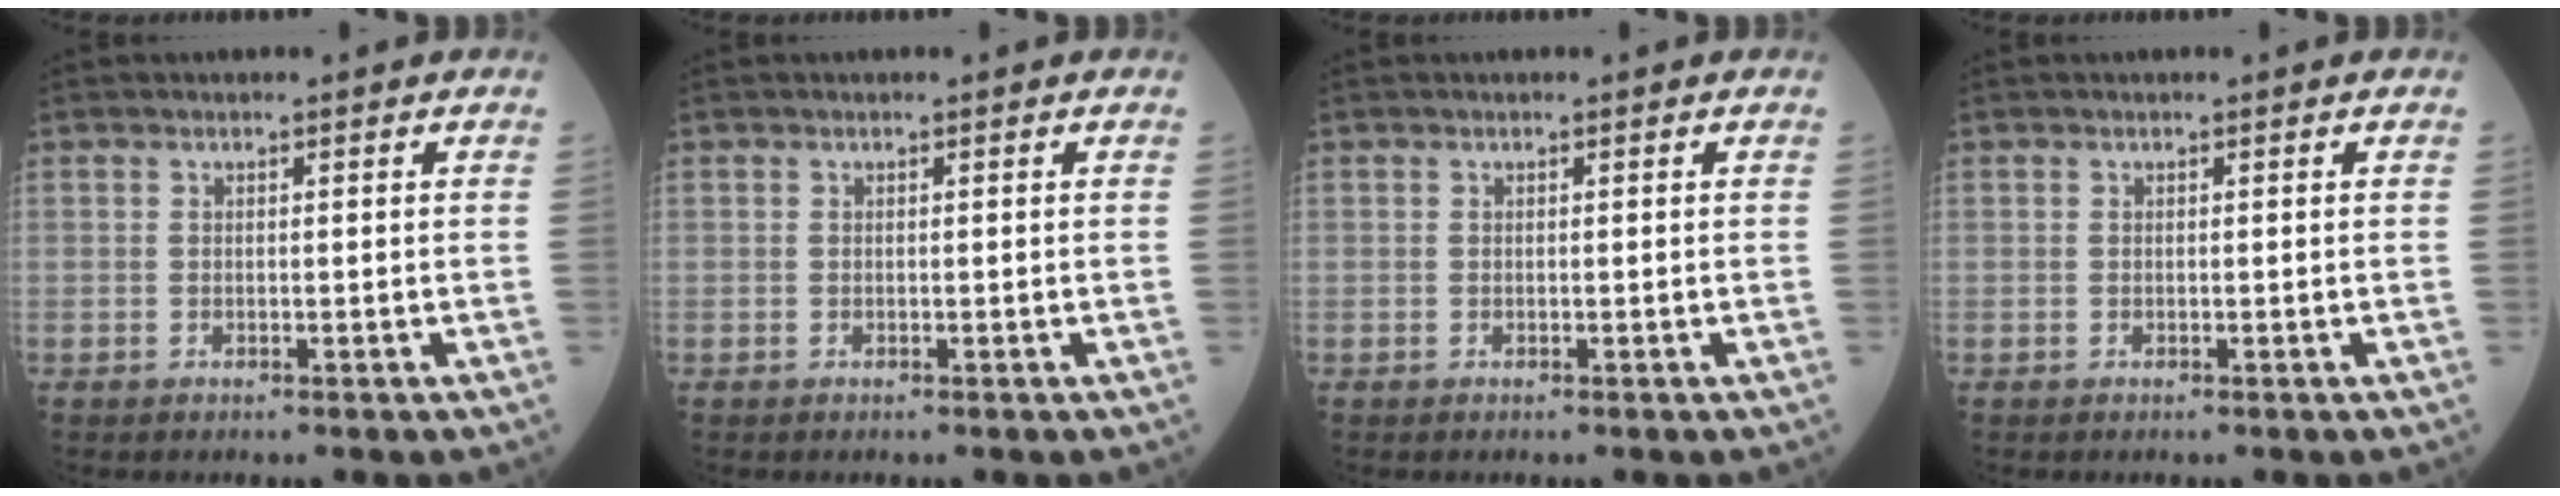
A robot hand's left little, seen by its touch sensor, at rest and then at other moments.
{"total": 0.0}
{"total": 0.0}
{"total": 0.0}